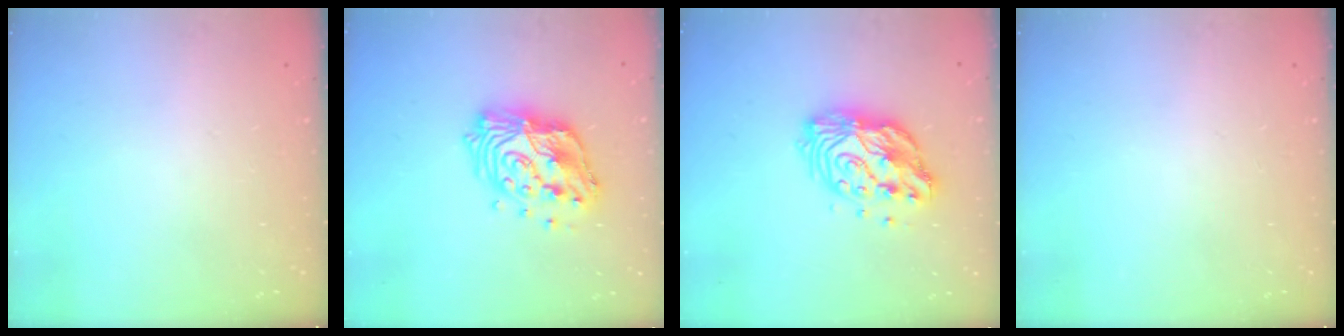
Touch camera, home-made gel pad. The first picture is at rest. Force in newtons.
{"total": 15.9, "press": 15.9, "slide": 1.1}
{"total": 13.4, "press": 13.4, "slide": 1.2}
{"total": 0.0}